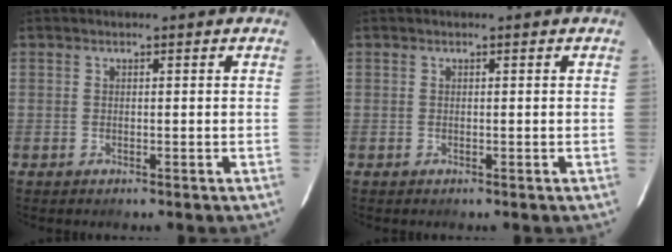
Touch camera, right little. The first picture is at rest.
{"total": 0.0}